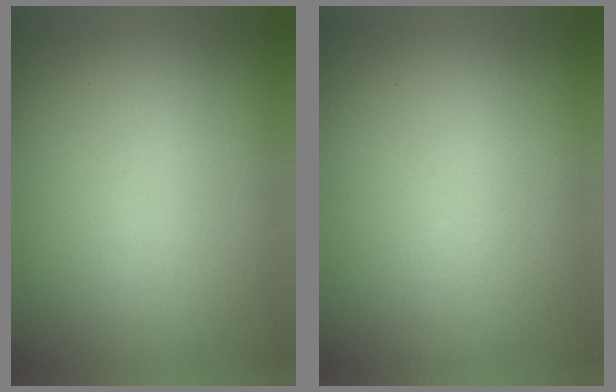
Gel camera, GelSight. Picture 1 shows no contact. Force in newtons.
{"total": 0.0}